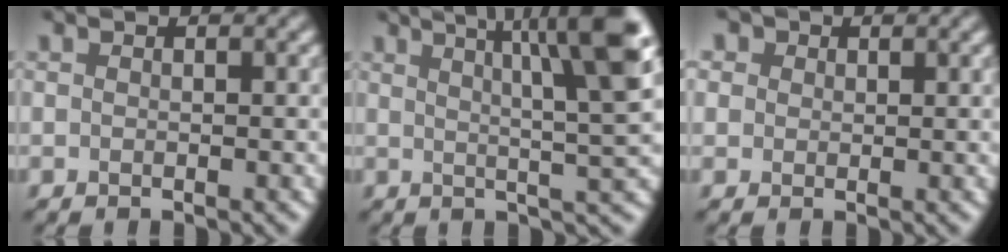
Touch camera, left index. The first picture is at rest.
{"total": 10.1, "force": [4.1, 2.1, 9.0], "torque": [-0.100, 0.027, 0.053]}
{"total": 3.2, "force": [1.7, 2.3, 1.3], "torque": [-0.033, 0.013, 0.016]}